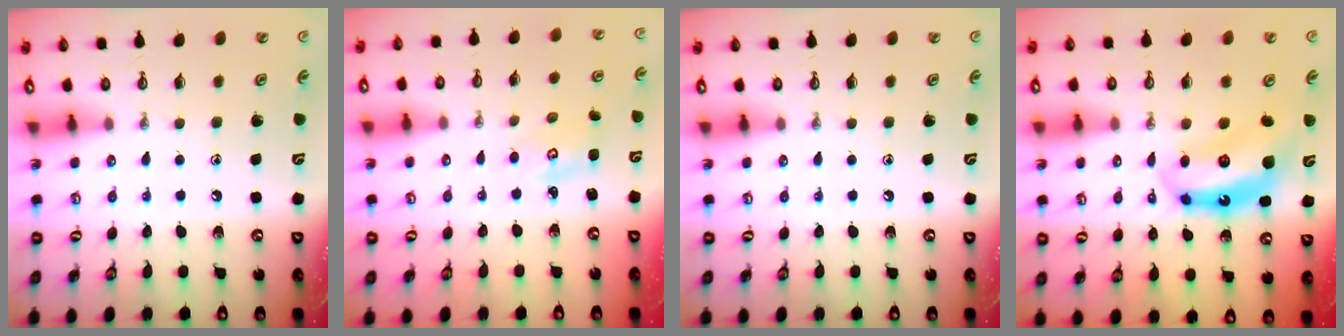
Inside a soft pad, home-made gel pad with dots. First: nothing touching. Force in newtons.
{"total": 4.1, "press": 4.1, "slide": 0.5}
{"total": 0.0}
{"total": 7.5, "press": 7.5, "slide": 0.7}